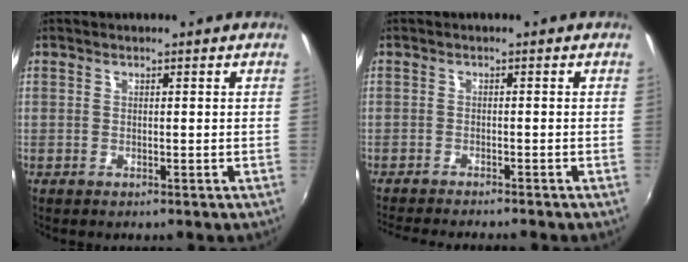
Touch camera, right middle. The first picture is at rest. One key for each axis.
{"total": 6.9, "fx": -6.3, "fy": 0.2, "fz": 2.7, "tx": -0.063, "ty": -0.019, "tz": -0.100}